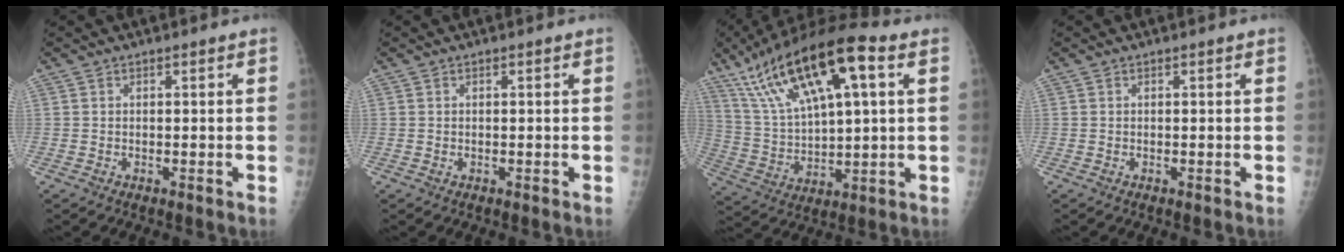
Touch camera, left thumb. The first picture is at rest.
{"total": 0.5, "force": [0.0, 0.4, 0.3], "torque": [0.000, 0.002, -0.002]}
{"total": 22.0, "force": [9.8, 7.5, 18.2], "torque": [-0.322, 0.003, 0.178]}
{"total": 0.0}